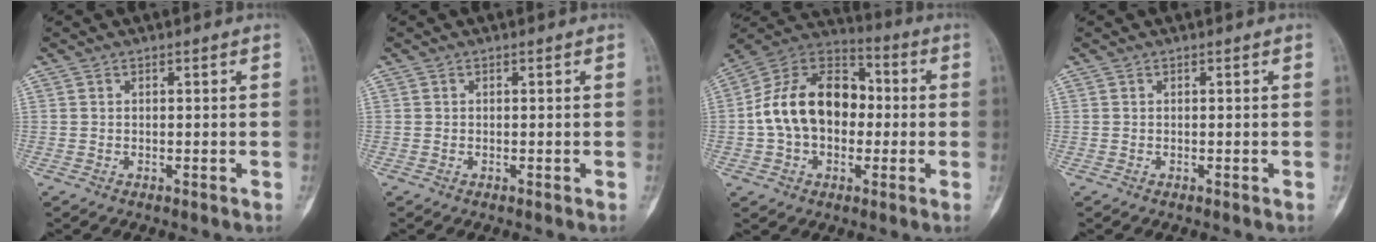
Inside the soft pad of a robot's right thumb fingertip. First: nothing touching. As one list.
[{"total": 0.0}, {"total": 18.2, "force": [-0.4, 12.8, 13.0], "torque": [-0.201, 0.041, -0.013]}, {"total": 0.0}]